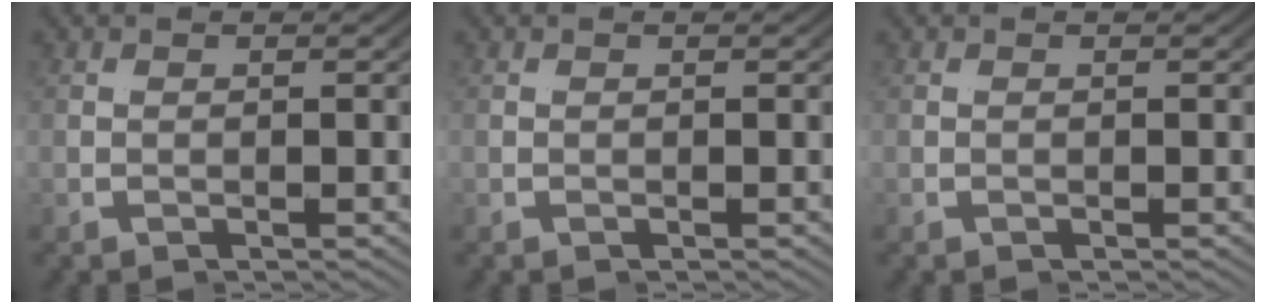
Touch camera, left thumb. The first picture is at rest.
{"total": 0.0}
{"total": 0.0}